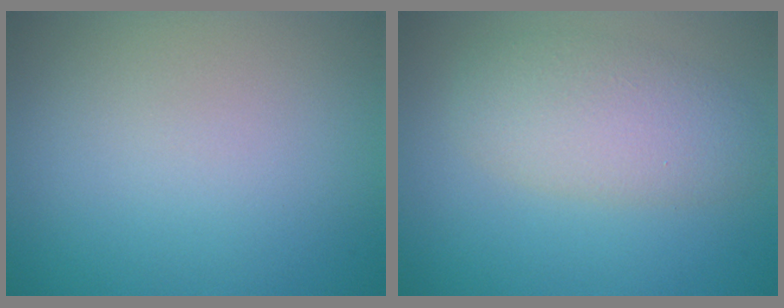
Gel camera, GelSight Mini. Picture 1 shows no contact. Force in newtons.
{"total": 4.6, "press": 4.6, "slide": 0.3}